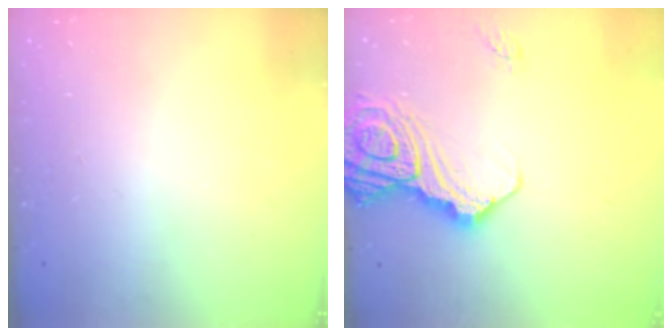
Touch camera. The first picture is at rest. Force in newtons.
{"total": 16.7, "press": 16.6, "slide": 2.1}